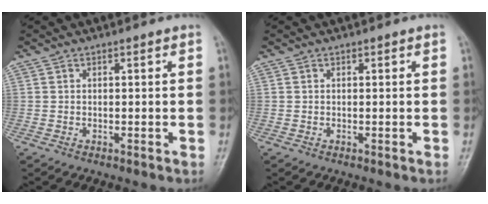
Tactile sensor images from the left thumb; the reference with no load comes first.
{"total": 0.0}